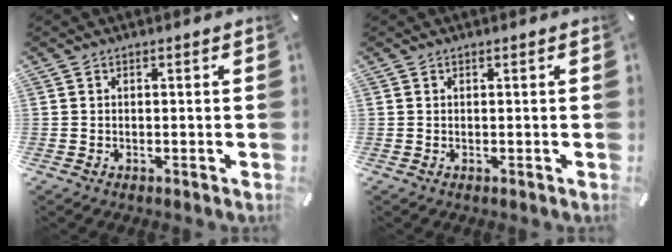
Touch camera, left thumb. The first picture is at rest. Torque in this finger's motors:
{"motor_torque": [0.02, 0.00, -0.04, 0.01, 0.00]}